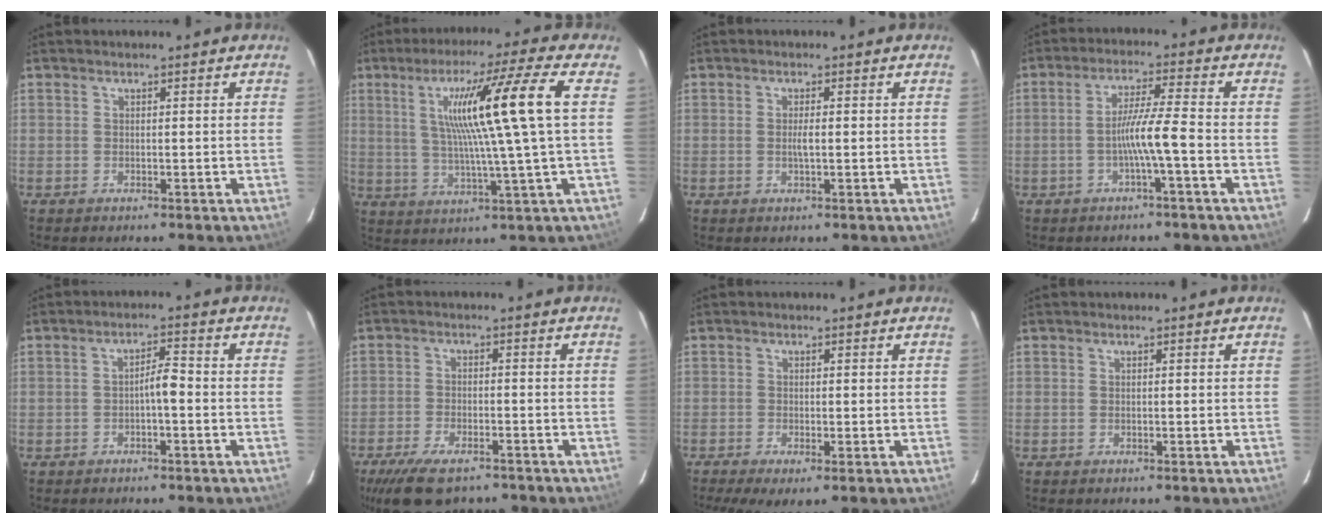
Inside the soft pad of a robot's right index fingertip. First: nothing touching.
{"total": 15.0, "force": [3.2, -2.0, 14.5], "torque": [-0.240, 0.012, 0.053]}
{"total": 1.9, "force": [-0.2, 0.2, 1.8], "torque": [-0.038, 0.001, -0.003]}
{"total": 6.2, "force": [-1.9, -0.7, 5.9], "torque": [-0.111, 0.008, -0.034]}
{"total": 3.2, "force": [-0.8, 0.7, 3.0], "torque": [-0.046, 0.010, -0.014]}
{"total": 10.2, "force": [-7.8, 3.7, 5.6], "torque": [-0.098, -0.013, -0.128]}
{"total": 5.0, "force": [-2.4, 1.5, 4.1], "torque": [-0.076, -0.013, -0.042]}
{"total": 0.0}